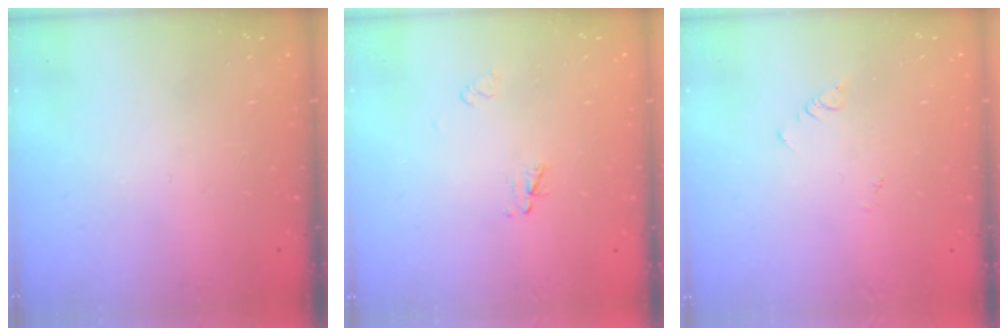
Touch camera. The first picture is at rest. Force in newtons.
{"total": 2.3, "press": 2.2, "slide": 0.2}
{"total": 1.9, "press": 1.9, "slide": 0.4}